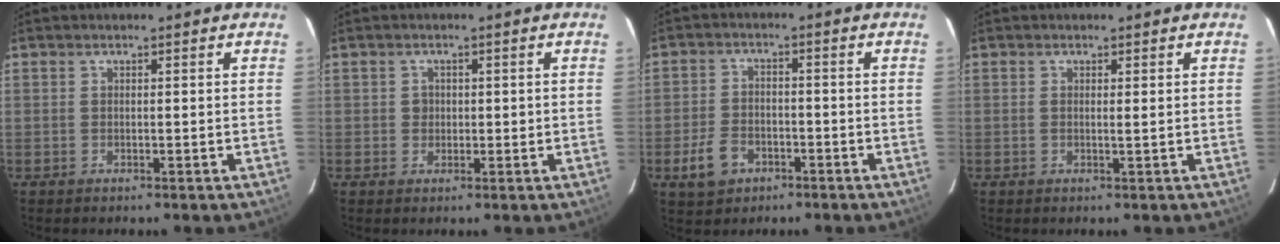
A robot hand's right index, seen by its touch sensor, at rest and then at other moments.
{"total": 1.7, "force": [0.2, 1.6, 0.6], "torque": [-0.010, 0.003, 0.004]}
{"total": 5.7, "force": [-2.8, 4.0, 3.0], "torque": [-0.071, 0.003, -0.042]}
{"total": 0.7, "force": [0.2, 0.0, 0.7], "torque": [-0.015, -0.001, 0.001]}